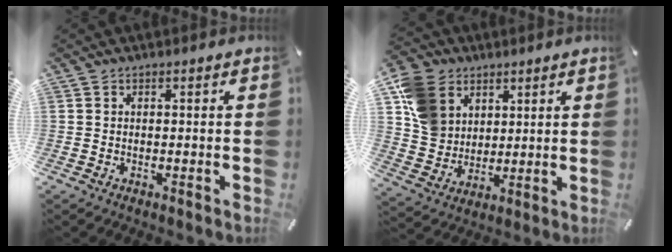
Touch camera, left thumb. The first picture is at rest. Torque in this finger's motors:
{"motor_torque": [1.03, 1.01, 1.36, -0.97, 0.40]}